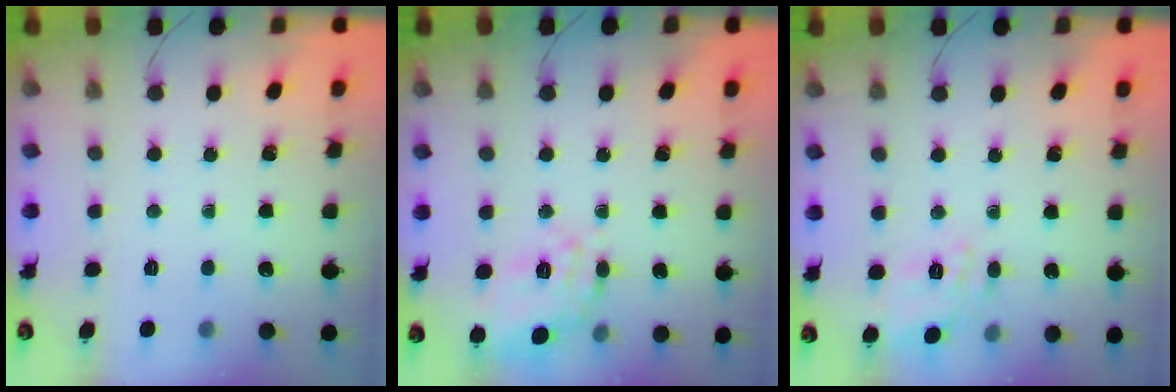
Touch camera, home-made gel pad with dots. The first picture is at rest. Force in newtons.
{"total": 10.6, "press": 10.5, "slide": 0.8}
{"total": 6.6, "press": 6.5, "slide": 1.2}